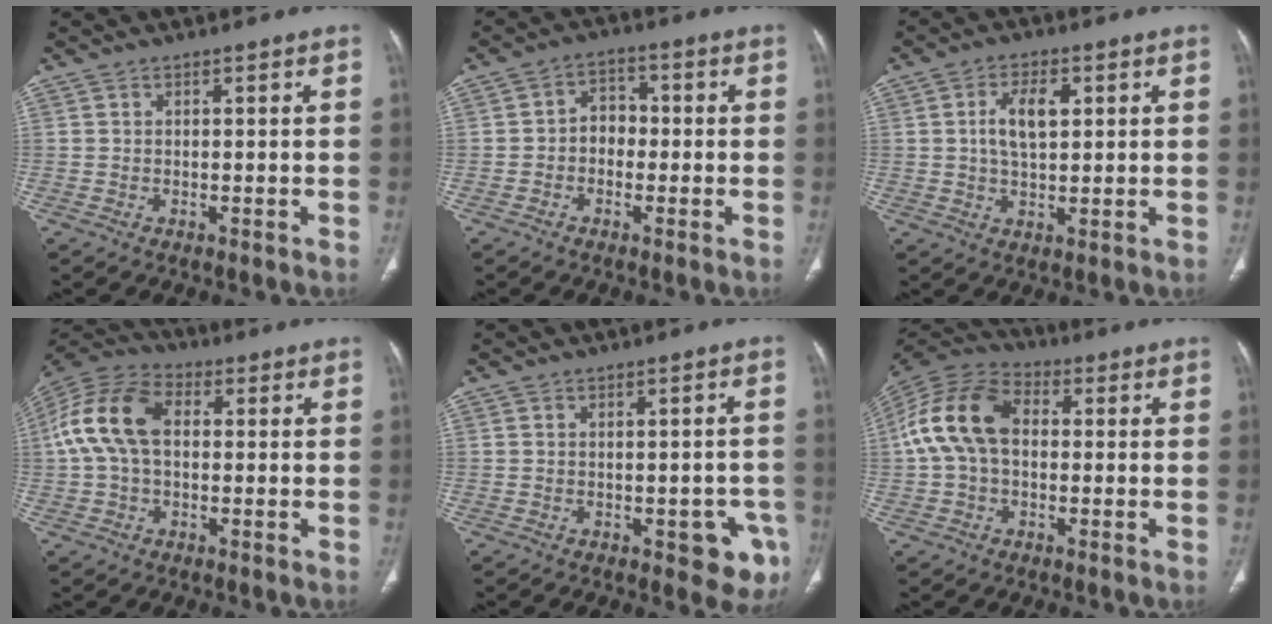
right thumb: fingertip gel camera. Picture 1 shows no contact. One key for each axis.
{"total": 4.7, "fx": -0.9, "fy": 3.8, "fz": 2.6, "tx": -0.013, "ty": 0.022, "tz": -0.027}
{"total": 6.6, "fx": 1.5, "fy": 3.6, "fz": 5.3, "tx": -0.092, "ty": 0.001, "tz": 0.027}
{"total": 13.1, "fx": 1.2, "fy": 8.5, "fz": 9.9, "tx": -0.204, "ty": 0.035, "tz": 0.014}
{"total": 7.1, "fx": -2.8, "fy": 3.4, "fz": 5.5, "tx": -0.040, "ty": 0.009, "tz": -0.026}
{"total": 13.9, "fx": 0.9, "fy": 9.4, "fz": 10.2, "tx": -0.199, "ty": 0.036, "tz": 0.005}